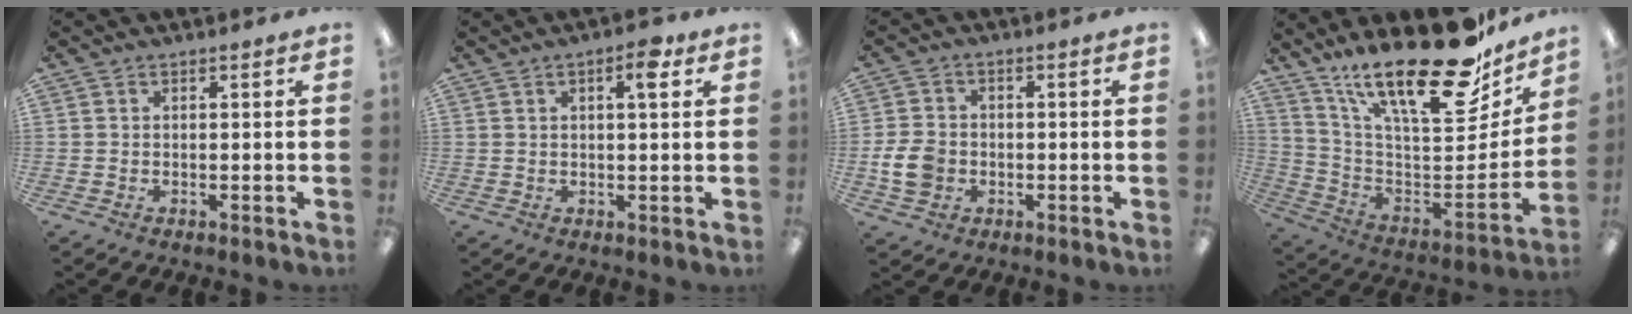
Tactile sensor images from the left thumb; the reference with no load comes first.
{"total": 4.5, "force": [2.3, 1.4, 3.6], "torque": [-0.046, -0.006, 0.032]}
{"total": 7.1, "force": [-1.4, 5.7, 4.1], "torque": [-0.088, 0.005, -0.027]}
{"total": 26.8, "force": [19.0, 8.7, 16.8], "torque": [-0.244, -0.138, 0.315]}